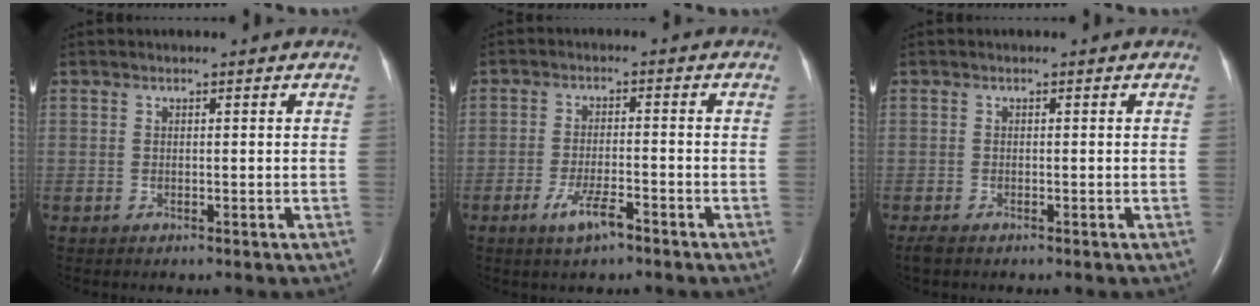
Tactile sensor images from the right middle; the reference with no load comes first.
{"total": 4.6, "force": [-3.0, 0.9, 3.5], "torque": [-0.074, -0.004, -0.053]}
{"total": 1.5, "force": [-1.1, 0.5, 0.8], "torque": [-0.023, -0.005, -0.020]}